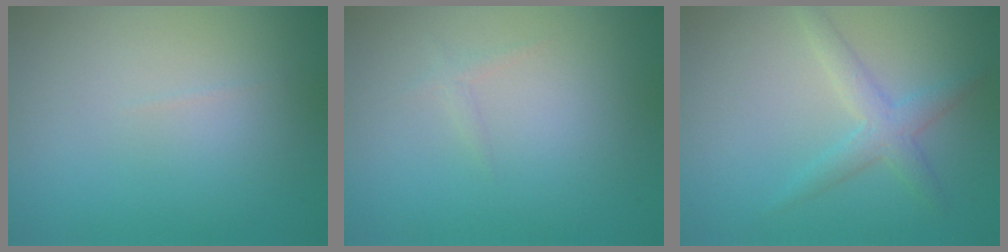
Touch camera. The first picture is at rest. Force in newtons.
{"total": 0.5, "press": 0.5, "slide": 0.0}
{"total": 2.5, "press": 2.5, "slide": 0.2}